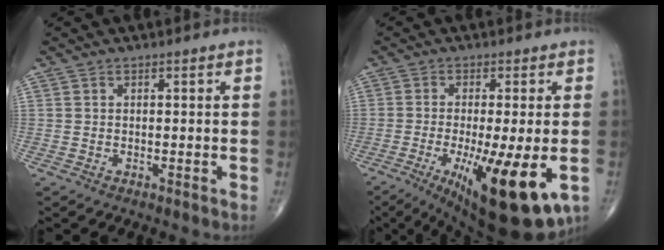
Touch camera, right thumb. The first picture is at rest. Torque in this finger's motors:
{"motor_torque": [2.60, 2.41, 0.81, -0.90, 0.53]}